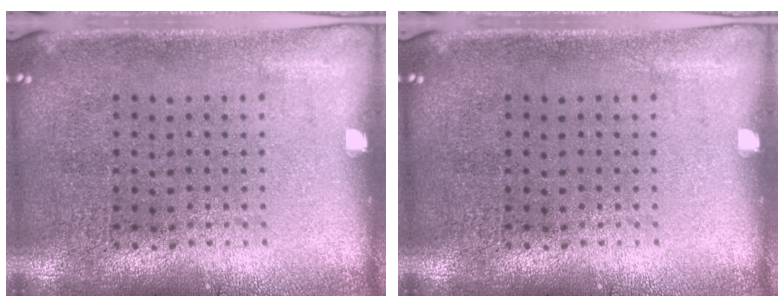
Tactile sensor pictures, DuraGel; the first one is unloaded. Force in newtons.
{"total": 0.0}